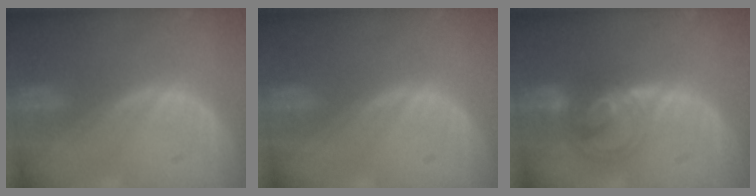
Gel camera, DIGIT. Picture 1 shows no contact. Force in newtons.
{"total": 0.0}
{"total": 7.4, "press": 6.2, "slide": 4.2}